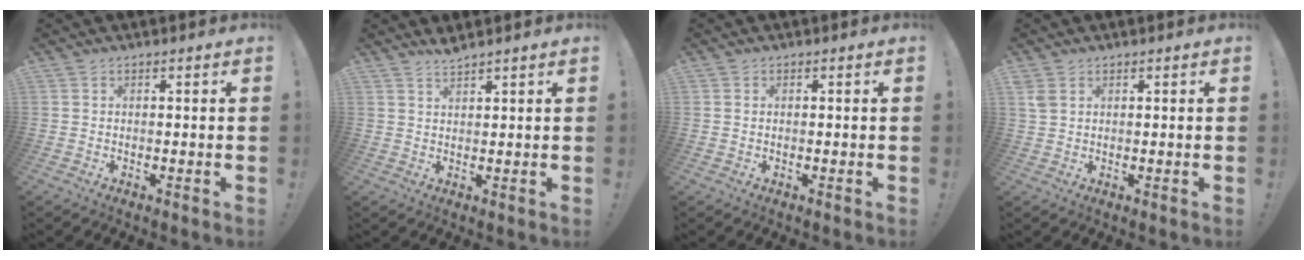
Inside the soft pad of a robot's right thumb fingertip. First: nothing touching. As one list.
[{"total": 2.4, "force": [2.1, -0.6, 0.9], "torque": [-0.021, -0.010, 0.036]}, {"total": 0.0}, {"total": 2.8, "force": [1.4, 1.7, 1.8], "torque": [-0.031, -0.001, 0.027]}]